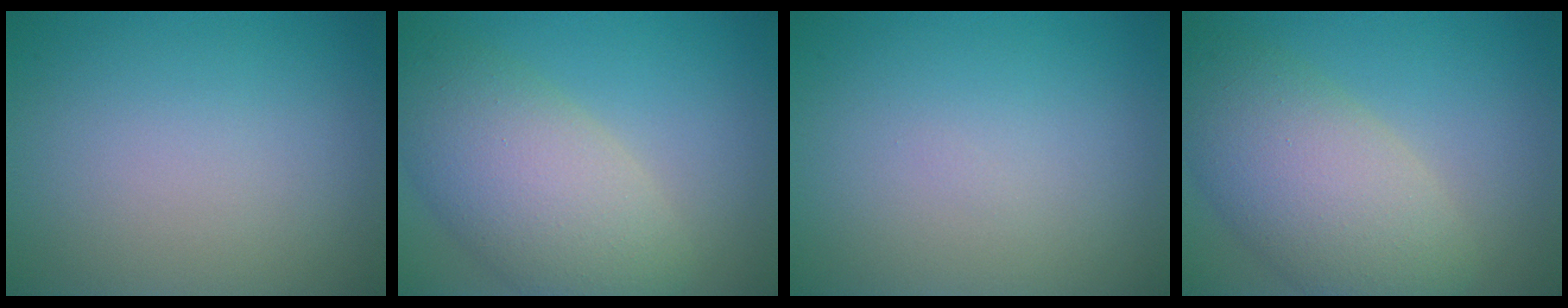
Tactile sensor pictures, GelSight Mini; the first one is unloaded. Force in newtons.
{"total": 8.0, "press": 8.0, "slide": 0.7}
{"total": 0.0}
{"total": 8.0, "press": 8.0, "slide": 0.7}